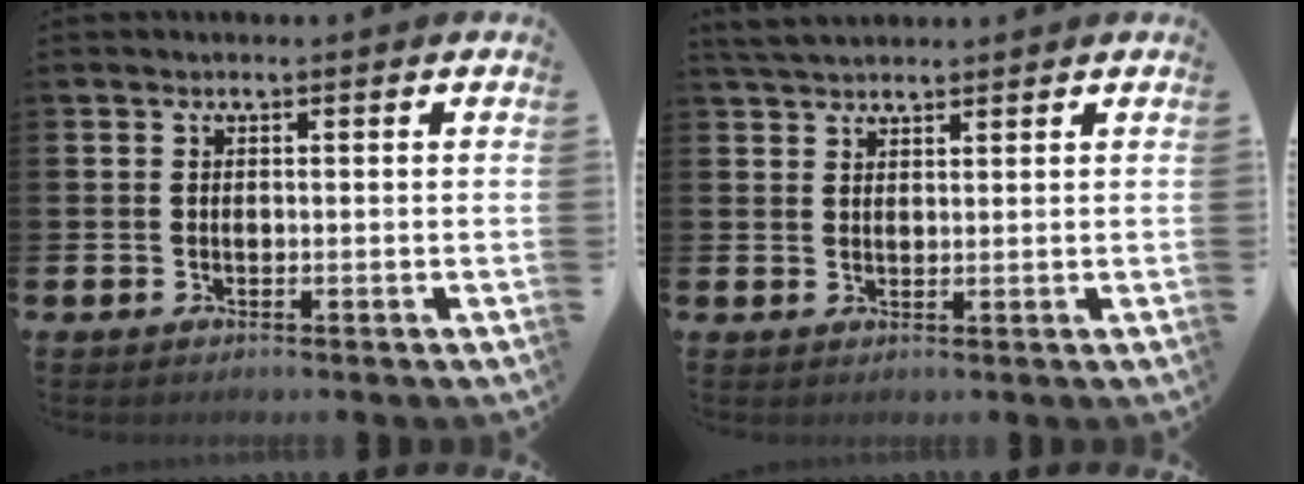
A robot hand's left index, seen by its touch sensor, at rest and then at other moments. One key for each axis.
{"total": 3.2, "fx": 3.0, "fy": 0.7, "fz": 0.7, "tx": -0.019, "ty": -0.007, "tz": 0.056}